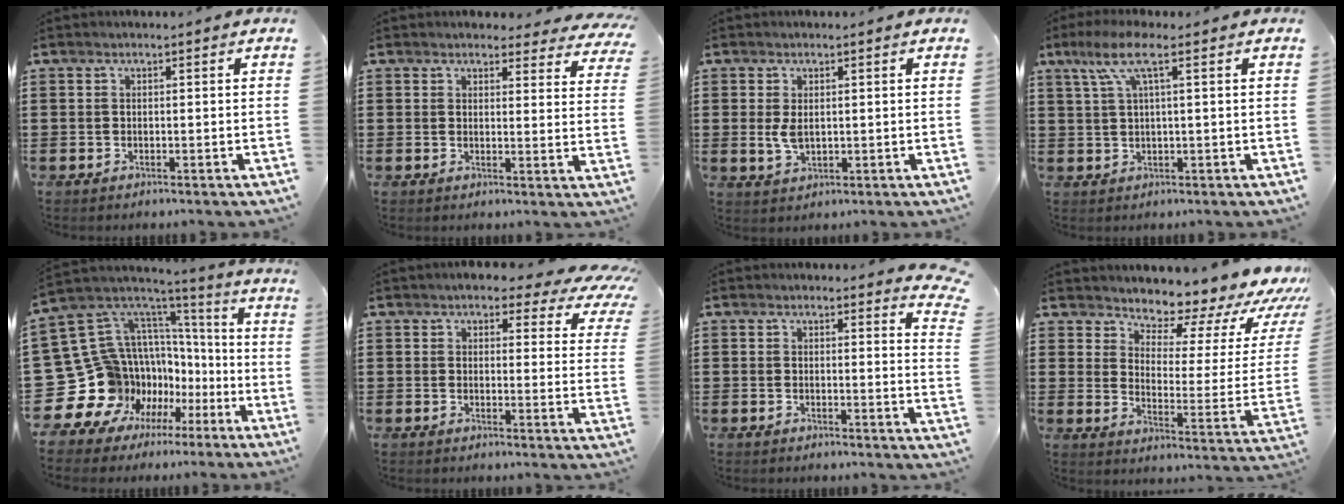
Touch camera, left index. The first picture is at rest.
{"total": 3.5, "force": [3.2, 1.0, 0.7], "torque": [-0.010, -0.015, 0.056]}
{"total": 3.2, "force": [0.4, 1.8, 2.6], "torque": [-0.069, -0.001, 0.002]}
{"total": 5.9, "force": [2.1, 1.0, 5.4], "torque": [-0.118, 0.001, 0.032]}
{"total": 17.1, "force": [-2.7, 15.3, 7.1], "torque": [-0.212, -0.052, 0.019]}
{"total": 4.8, "force": [4.0, 1.7, 2.0], "torque": [-0.040, -0.017, 0.067]}
{"total": 2.4, "force": [2.3, 0.1, 0.7], "torque": [-0.013, -0.007, 0.042]}
{"total": 6.1, "force": [5.7, 1.8, 1.1], "torque": [-0.033, -0.055, 0.093]}